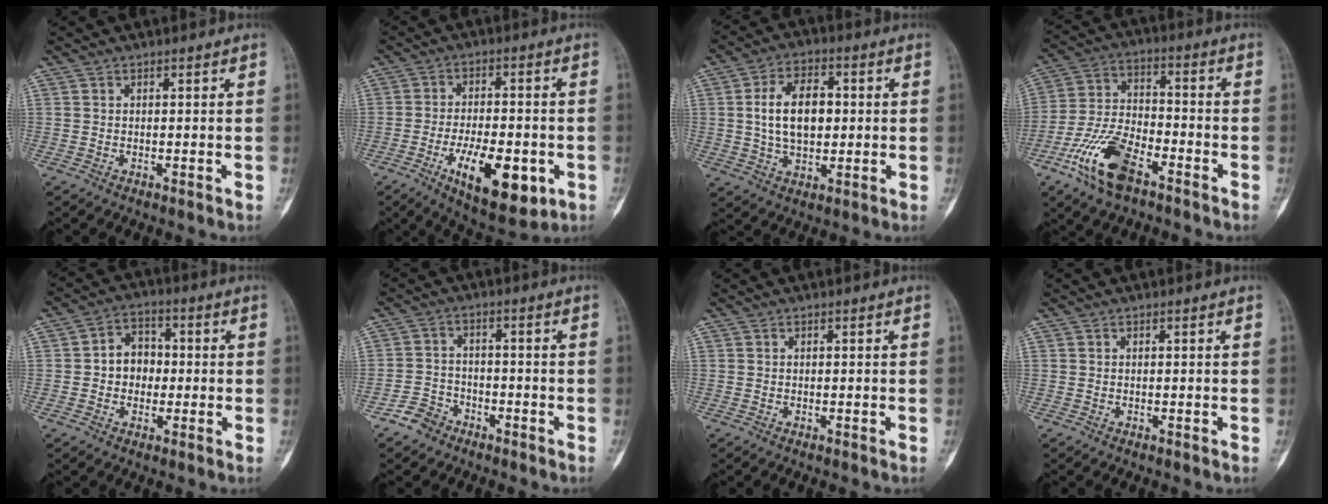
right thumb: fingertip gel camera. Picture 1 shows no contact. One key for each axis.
{"total": 14.6, "fx": -5.2, "fy": 6.1, "fz": 12.2, "tx": -0.173, "ty": 0.005, "tz": -0.073}
{"total": 11.3, "fx": 1.0, "fy": 6.9, "fz": 8.9, "tx": -0.139, "ty": 0.008, "tz": 0.020}
{"total": 13.6, "fx": -7.6, "fy": 6.0, "fz": 9.6, "tx": -0.194, "ty": 0.034, "tz": -0.148}
{"total": 7.0, "fx": -0.3, "fy": 5.8, "fz": 3.9, "tx": -0.026, "ty": 0.019, "tz": -0.015}
{"total": 4.6, "fx": -3.4, "fy": 3.1, "fz": 0.7, "tx": 0.004, "ty": 0.026, "tz": -0.065}
{"total": 0.0}
{"total": 0.0}